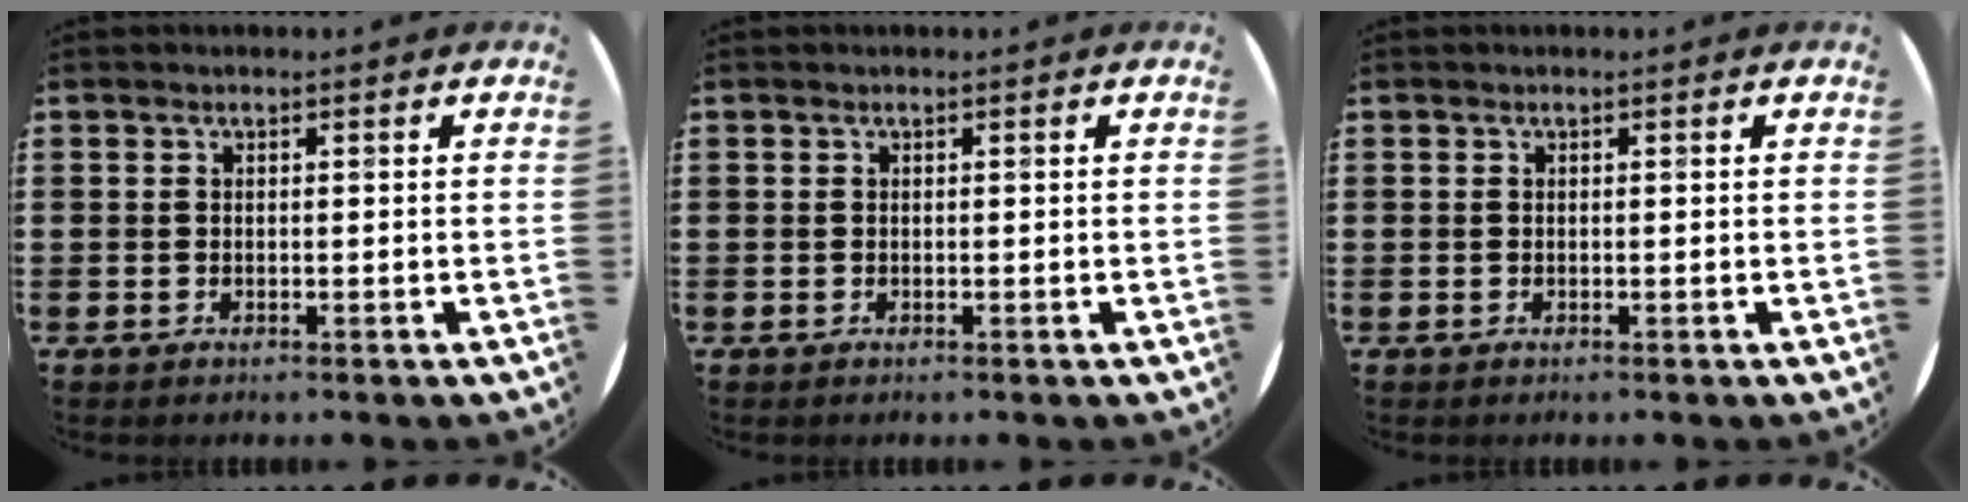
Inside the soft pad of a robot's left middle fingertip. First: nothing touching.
{"total": 0.0}
{"total": 0.0}